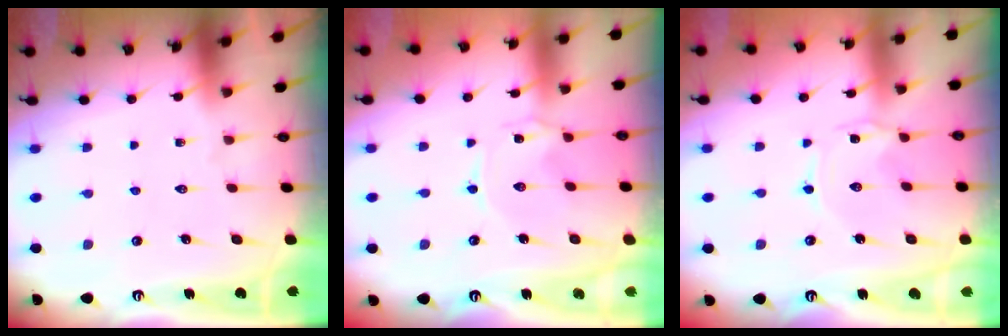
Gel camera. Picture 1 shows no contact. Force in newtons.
{"total": 0.0}
{"total": 0.7, "press": 0.7, "slide": 0.1}